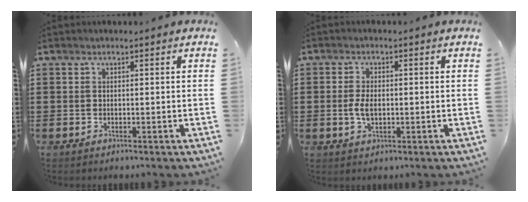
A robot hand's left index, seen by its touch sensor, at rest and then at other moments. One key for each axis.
{"total": 3.6, "fx": -0.2, "fy": 1.8, "fz": 3.0, "tx": -0.074, "ty": -0.002, "tz": -0.009}